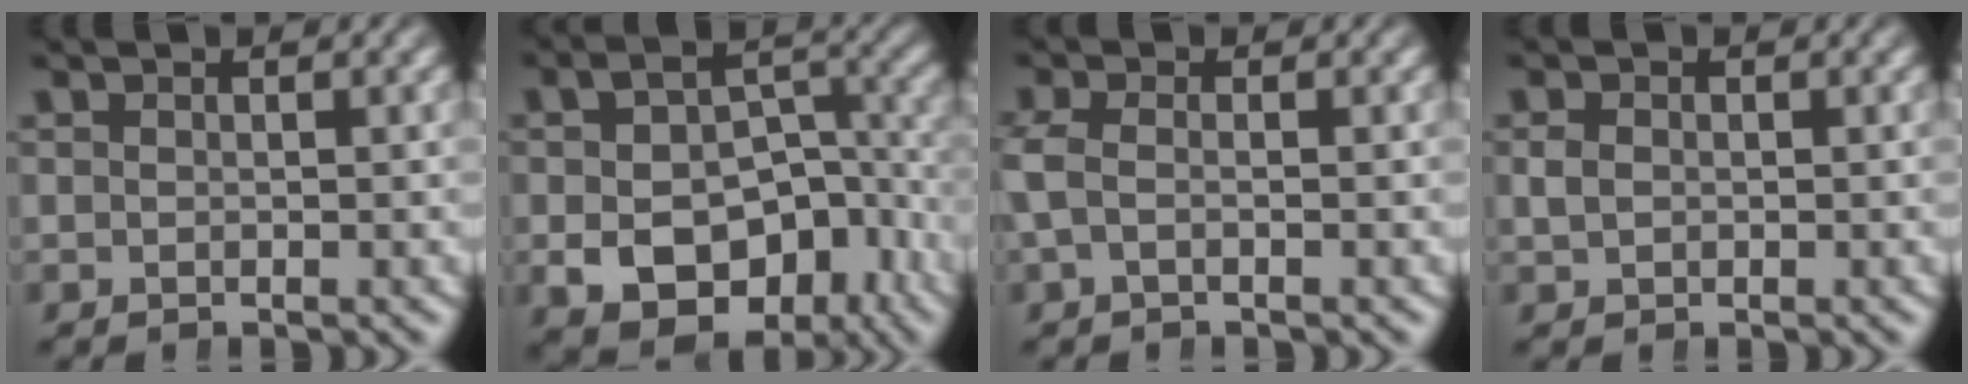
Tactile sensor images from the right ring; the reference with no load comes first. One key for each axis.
{"total": 12.1, "fx": -4.0, "fy": 8.9, "fz": 7.1, "tx": -0.109, "ty": -0.047, "tz": -0.046}
{"total": 2.1, "fx": -0.1, "fy": 1.3, "fz": 1.7, "tx": -0.048, "ty": 0.001, "tz": -0.001}
{"total": 0.7, "fx": 0.1, "fy": 0.5, "fz": 0.5, "tx": -0.008, "ty": -0.004, "tz": 0.009}